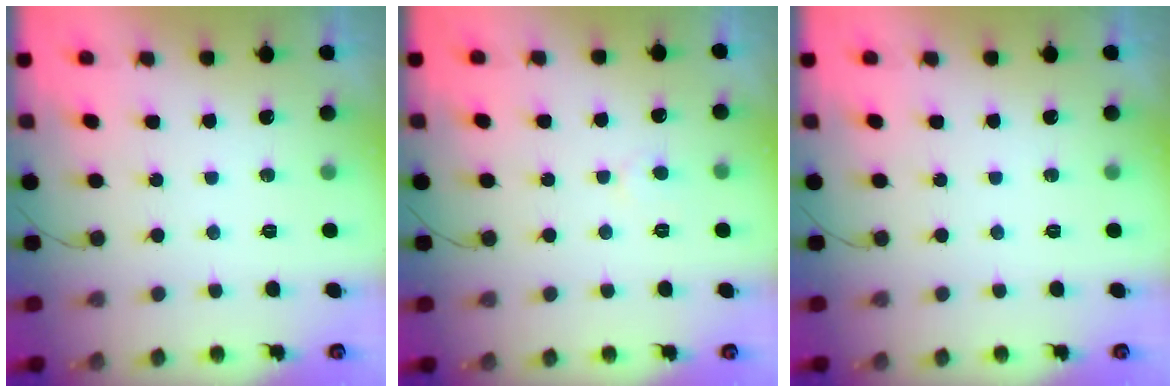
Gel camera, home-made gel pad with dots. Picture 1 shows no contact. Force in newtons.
{"total": 3.1, "press": 3.1, "slide": 0.2}
{"total": 0.0}